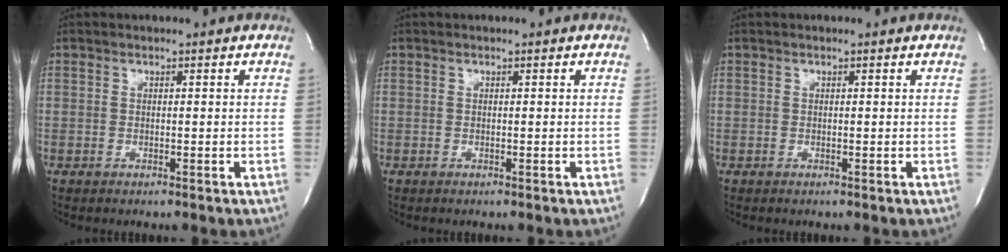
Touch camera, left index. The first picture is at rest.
{"total": 0.0}
{"total": 0.0}